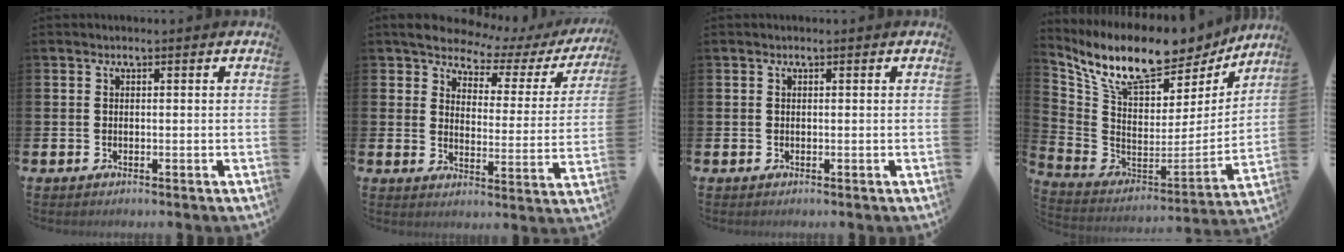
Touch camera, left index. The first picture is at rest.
{"total": 6.5, "force": [5.8, 2.2, 1.9], "torque": [-0.053, -0.043, 0.095]}
{"total": 0.0}
{"total": 11.9, "force": [9.7, 4.4, 5.3], "torque": [-0.135, -0.062, 0.171]}